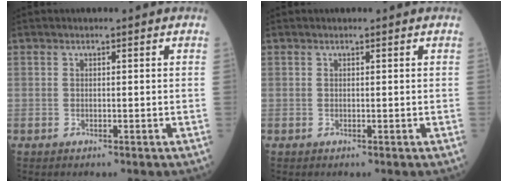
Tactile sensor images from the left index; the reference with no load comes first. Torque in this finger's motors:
{"motor_torque": [-0.01, 0.09, -0.01, 0.01]}